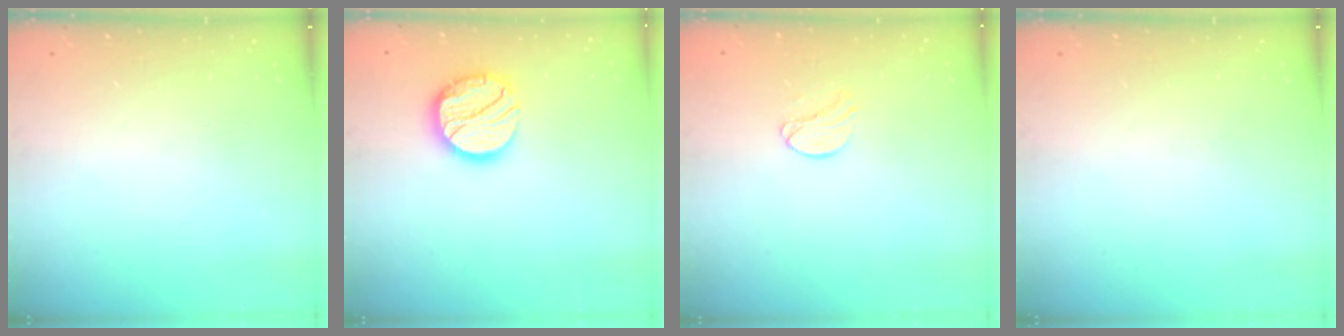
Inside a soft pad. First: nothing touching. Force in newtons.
{"total": 14.8, "press": 14.7, "slide": 1.2}
{"total": 7.5, "press": 7.4, "slide": 0.5}
{"total": 0.0}